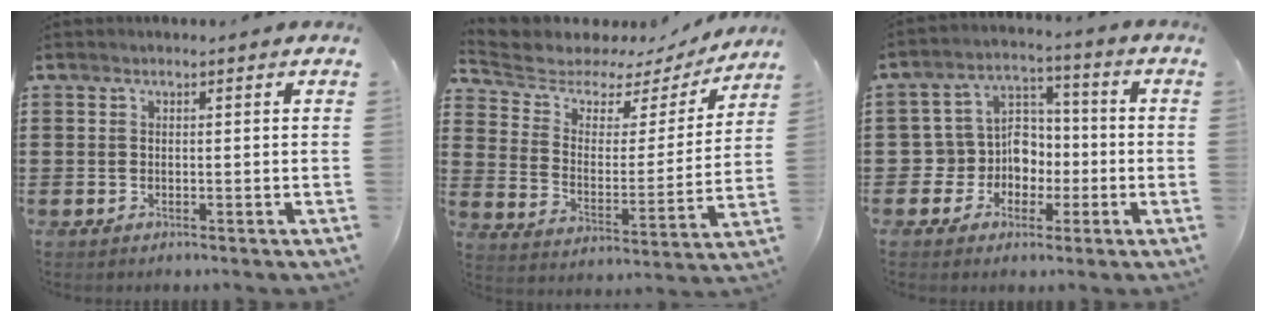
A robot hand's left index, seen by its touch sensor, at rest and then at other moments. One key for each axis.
{"total": 5.3, "fx": 4.5, "fy": 2.6, "fz": 1.0, "tx": -0.054, "ty": -0.028, "tz": 0.072}
{"total": 7.6, "fx": -1.2, "fy": 7.1, "fz": 2.4, "tx": -0.084, "ty": 0.000, "tz": -0.022}